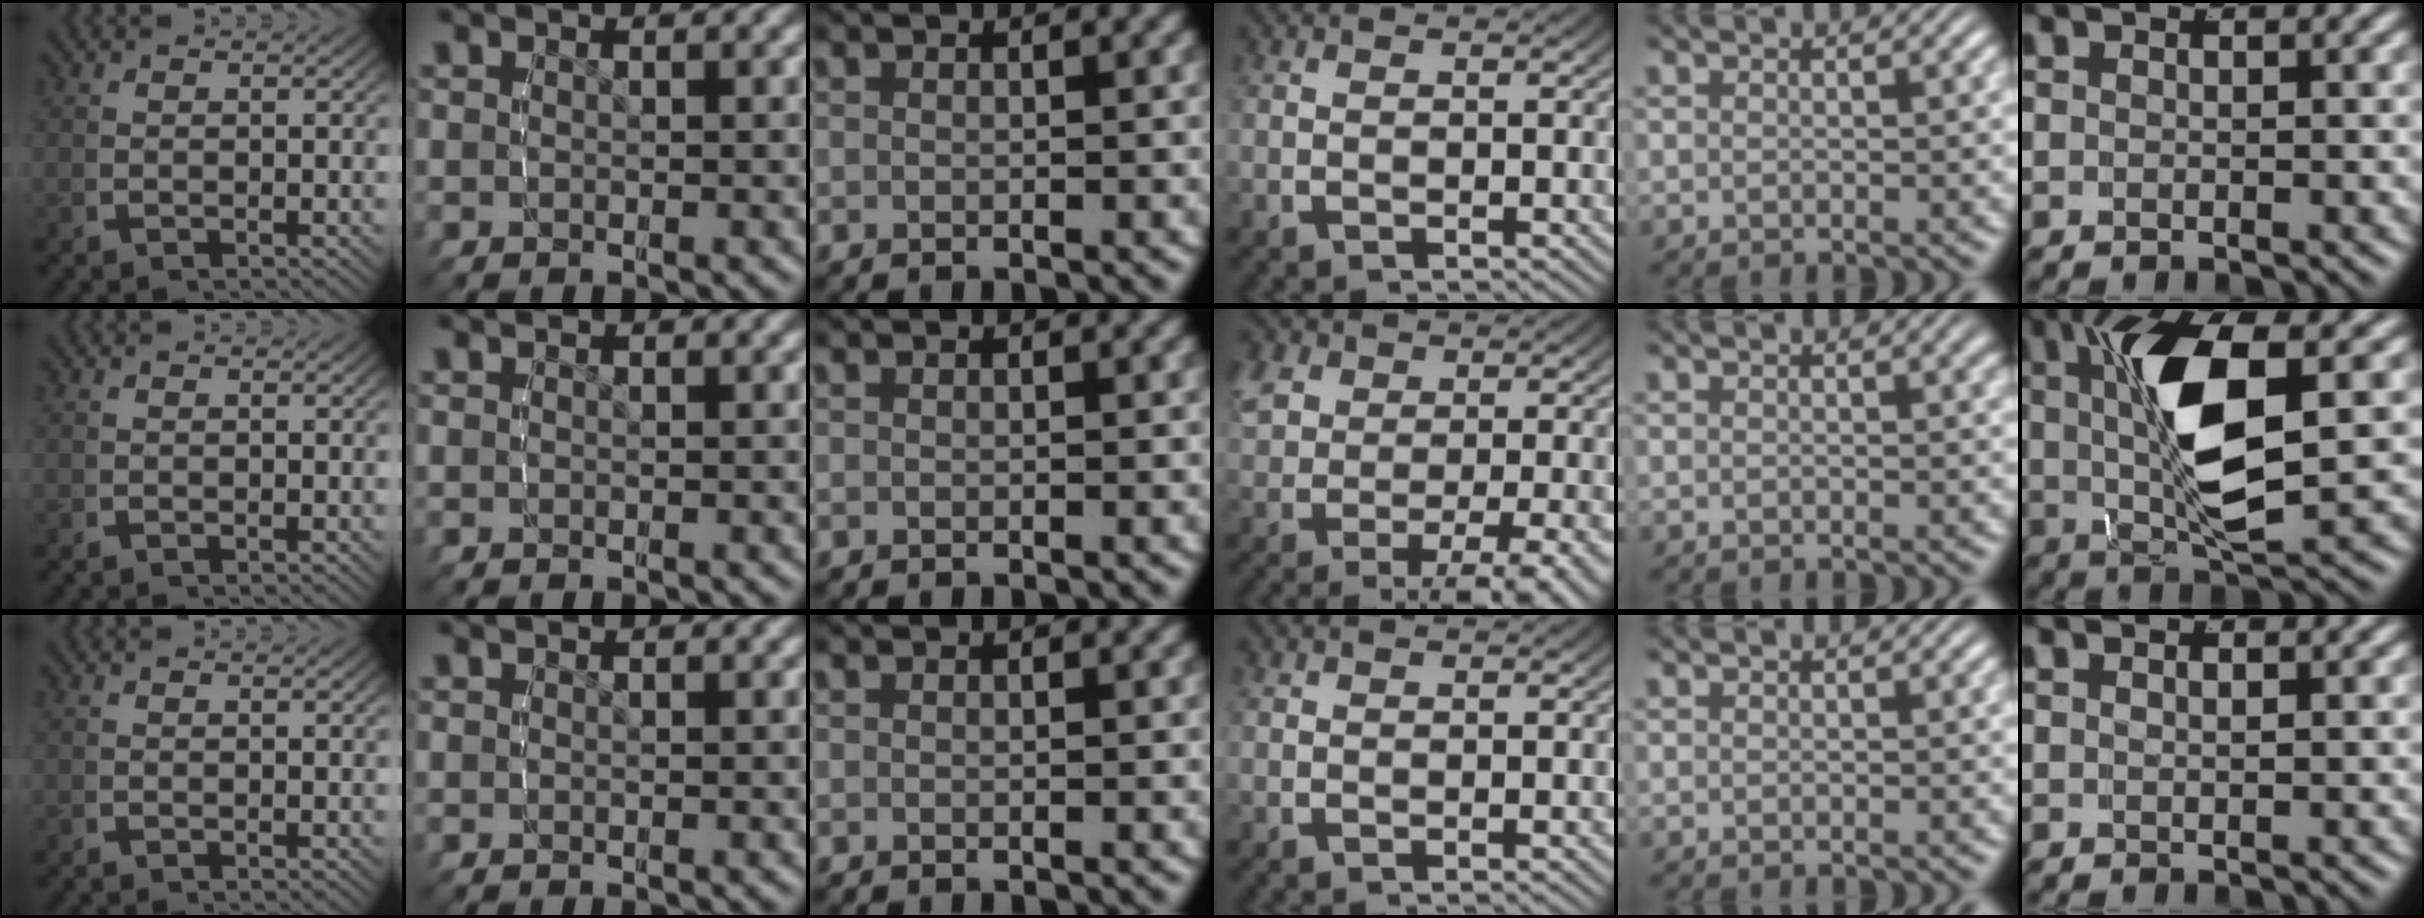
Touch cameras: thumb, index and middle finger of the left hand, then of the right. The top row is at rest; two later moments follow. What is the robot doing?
{"motion": "lift_and_place", "object": "glasses"}